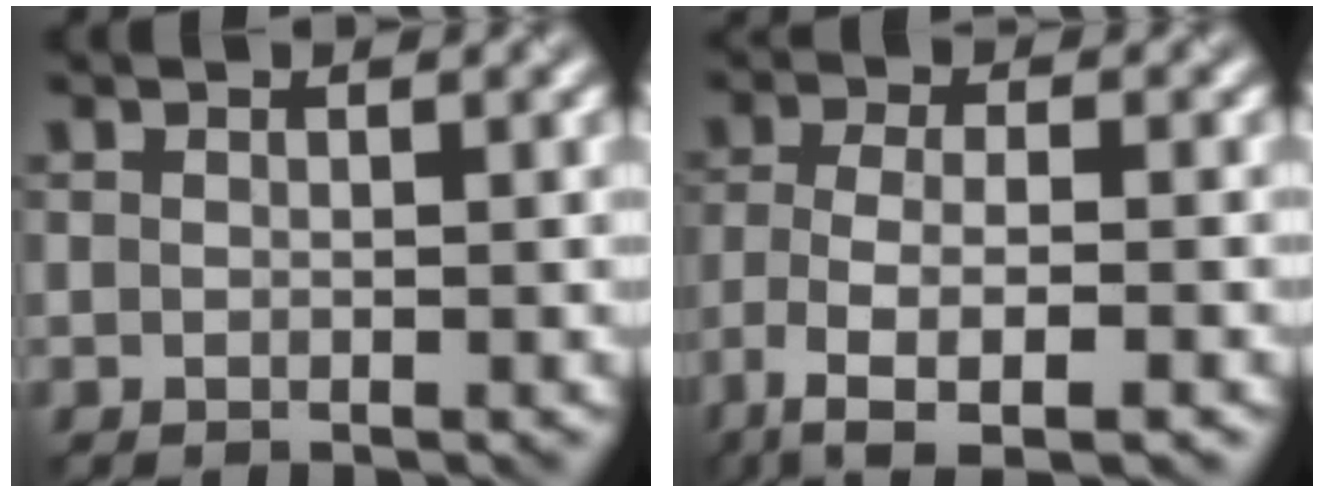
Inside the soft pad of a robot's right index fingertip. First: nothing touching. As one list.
[{"total": 6.1, "force": [-4.2, 1.7, 4.1], "torque": [-0.089, -0.001, -0.077]}]